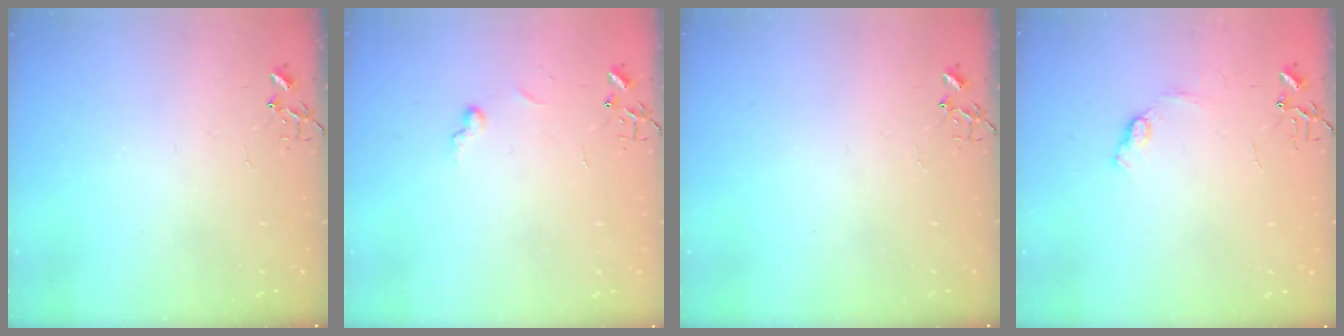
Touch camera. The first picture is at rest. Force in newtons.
{"total": 5.6, "press": 5.6, "slide": 0.5}
{"total": 0.0}
{"total": 7.2, "press": 7.1, "slide": 0.8}